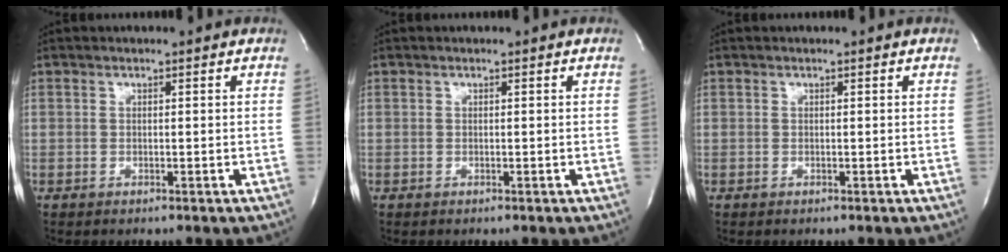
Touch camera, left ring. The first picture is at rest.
{"total": 0.0}
{"total": 0.0}